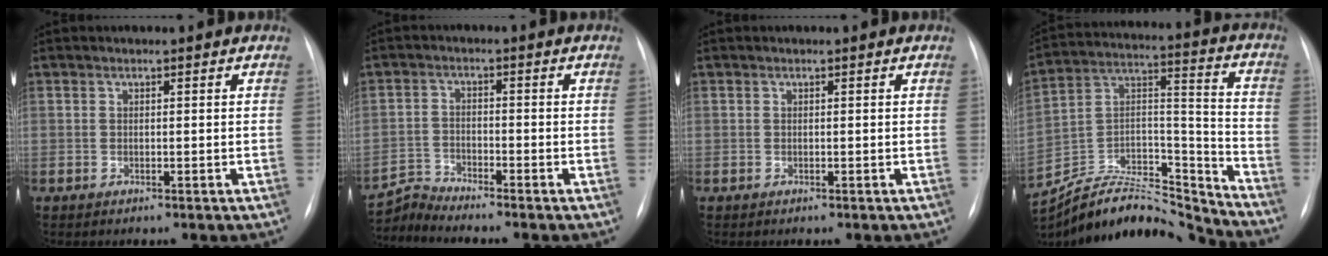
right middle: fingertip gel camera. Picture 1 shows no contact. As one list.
[{"total": 4.1, "force": [-3.7, -1.4, -1.1], "torque": [0.016, -0.016, -0.073]}, {"total": 0.0}, {"total": 22.1, "force": [-21.4, 2.9, 4.7], "torque": [-0.114, 0.044, -0.356]}]